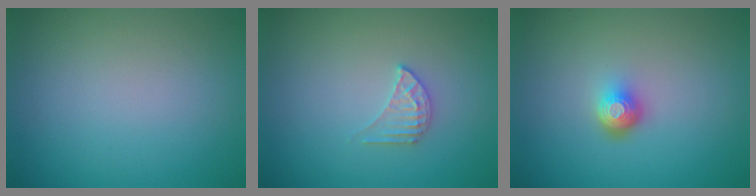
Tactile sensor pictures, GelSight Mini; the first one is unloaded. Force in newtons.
{"total": 1.7, "press": 1.7, "slide": 0.1}
{"total": 2.0, "press": 1.4, "slide": 1.4}